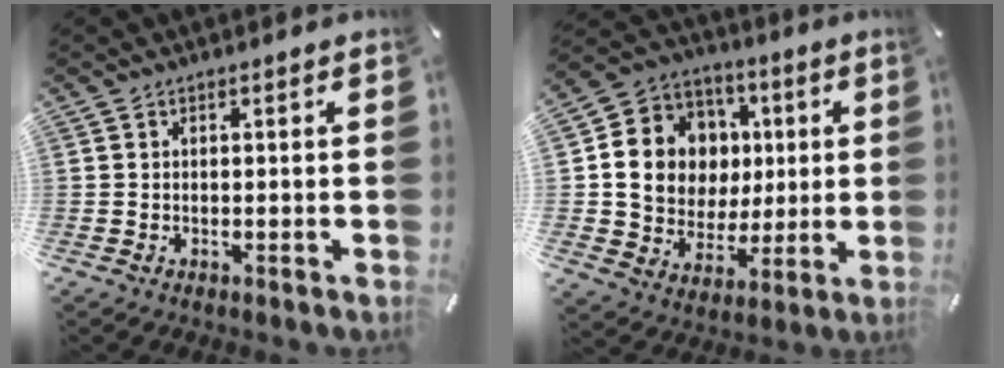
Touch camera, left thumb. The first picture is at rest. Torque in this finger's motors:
{"motor_torque": [1.49, 1.44, 0.73, 0.24, 0.45]}